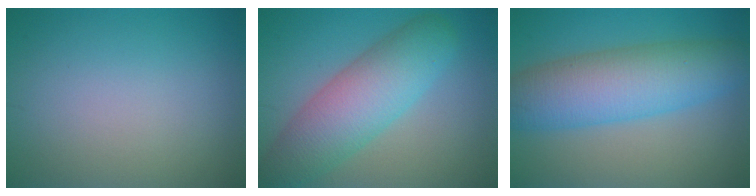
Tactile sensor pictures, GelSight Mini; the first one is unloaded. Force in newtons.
{"total": 7.6, "press": 7.6, "slide": 0.4}
{"total": 8.4, "press": 8.4, "slide": 0.1}